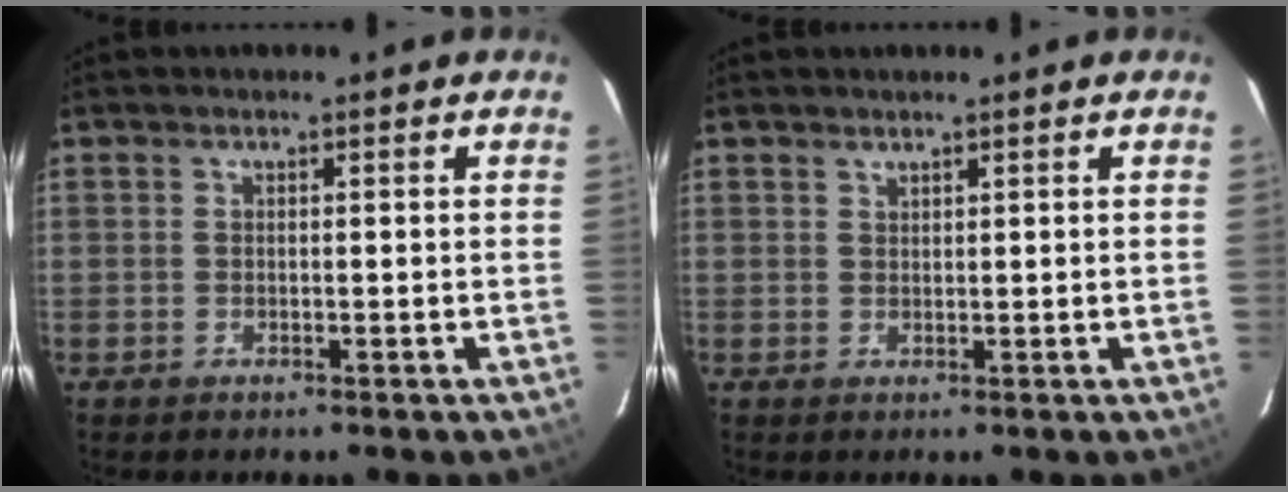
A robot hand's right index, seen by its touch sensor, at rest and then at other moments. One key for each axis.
{"total": 0.8, "fx": 0.7, "fy": 0.2, "fz": 0.1, "tx": -0.002, "ty": 0.002, "tz": 0.015}